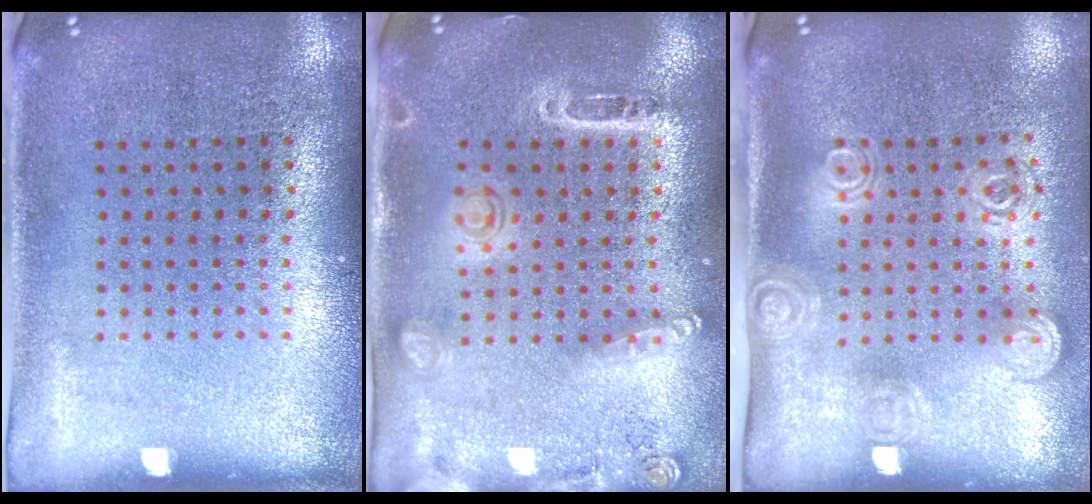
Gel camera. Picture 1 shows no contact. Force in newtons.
{"total": 1.6, "press": 1.4, "slide": 0.7}
{"total": 1.8, "press": 1.3, "slide": 1.2}